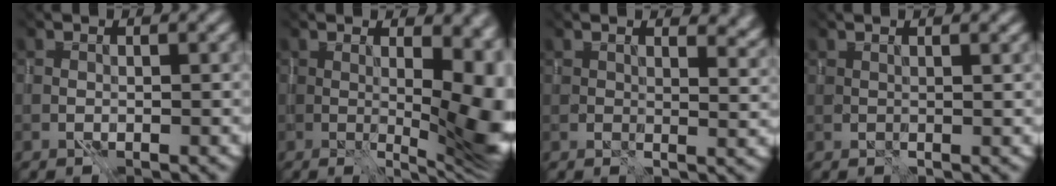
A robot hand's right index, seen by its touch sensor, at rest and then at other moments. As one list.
[{"total": 13.4, "force": [0.5, 6.5, 11.8], "torque": [-0.097, -0.001, 0.042]}, {"total": 3.8, "force": [2.4, 1.9, 2.3], "torque": [-0.020, -0.010, 0.046]}, {"total": 1.5, "force": [1.4, 0.3, 0.4], "torque": [-0.009, 0.001, 0.014]}]